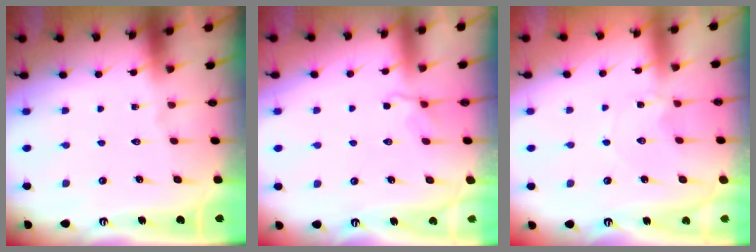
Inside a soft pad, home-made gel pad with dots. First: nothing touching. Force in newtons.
{"total": 2.2, "press": 1.5, "slide": 1.6}
{"total": 1.1, "press": 1.1, "slide": 0.2}